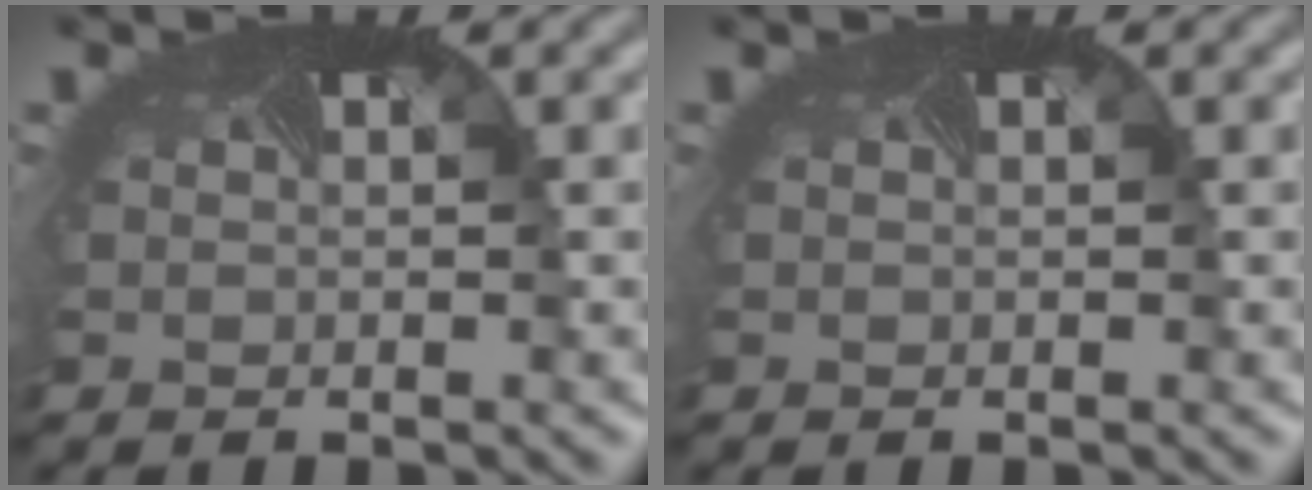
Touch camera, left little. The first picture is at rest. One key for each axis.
{"total": 0.0}